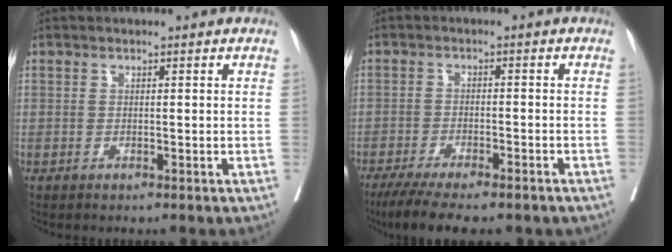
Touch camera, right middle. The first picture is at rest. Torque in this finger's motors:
{"motor_torque": [1.07, -1.07, 0.18, 0.06]}